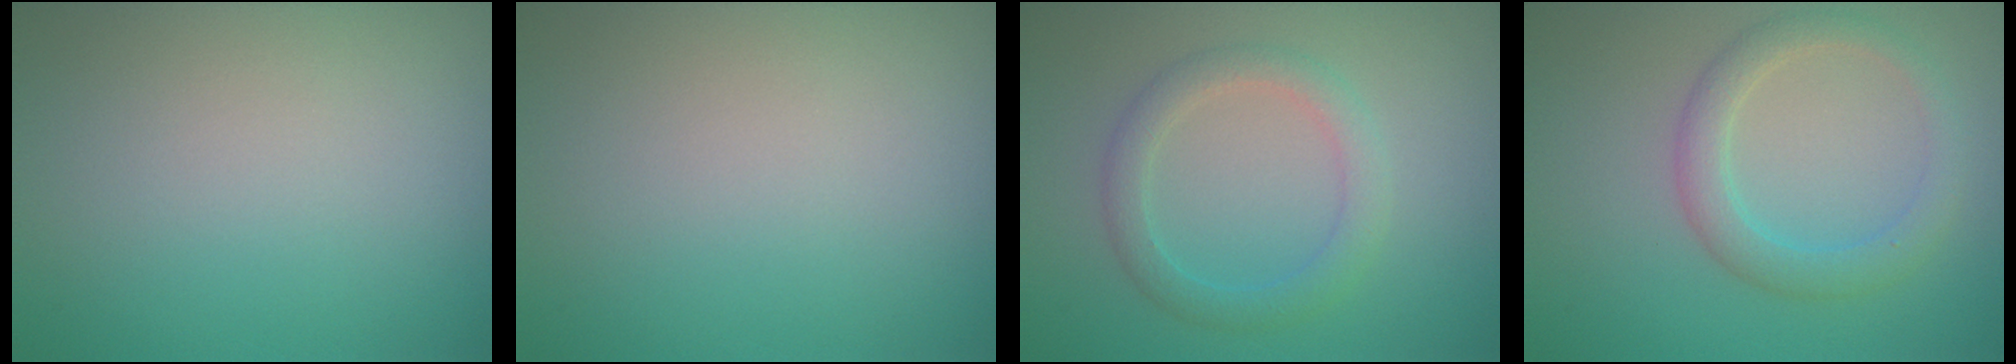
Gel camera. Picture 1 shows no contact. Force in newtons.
{"total": 0.0}
{"total": 2.6, "press": 2.6, "slide": 0.1}
{"total": 2.9, "press": 2.9, "slide": 0.2}